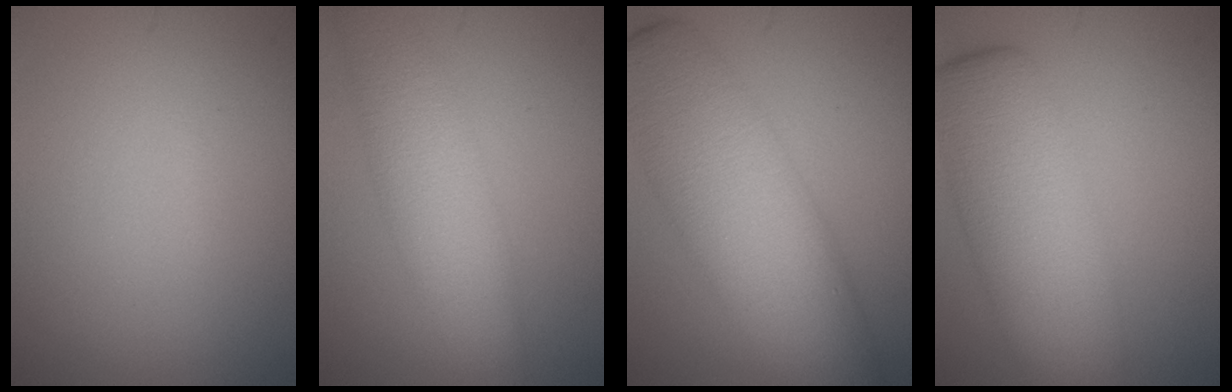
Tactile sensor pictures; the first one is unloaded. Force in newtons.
{"total": 6.3, "press": 6.3, "slide": 0.4}
{"total": 12.0, "press": 12.0, "slide": 0.5}
{"total": 9.9, "press": 9.9, "slide": 0.5}